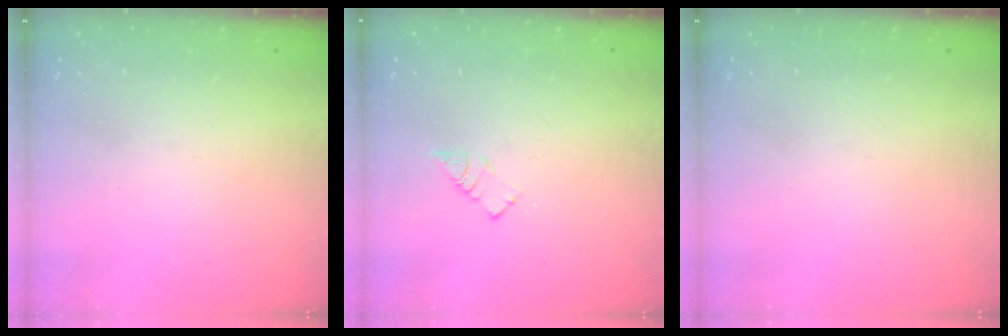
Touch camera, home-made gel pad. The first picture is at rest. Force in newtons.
{"total": 3.6, "press": 3.6, "slide": 0.4}
{"total": 0.0}